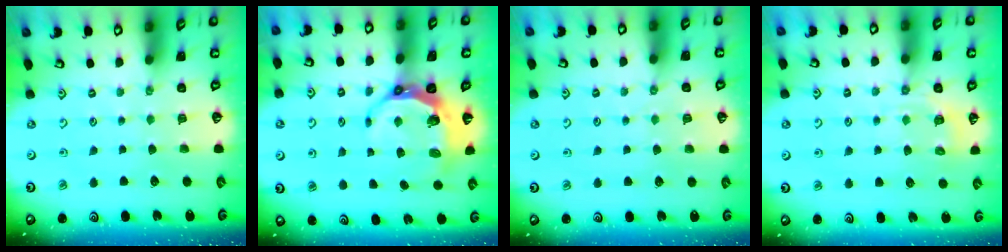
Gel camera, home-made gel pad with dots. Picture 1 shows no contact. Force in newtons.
{"total": 7.9, "press": 6.9, "slide": 3.8}
{"total": 2.5, "press": 2.4, "slide": 0.4}
{"total": 6.2, "press": 6.1, "slide": 1.3}